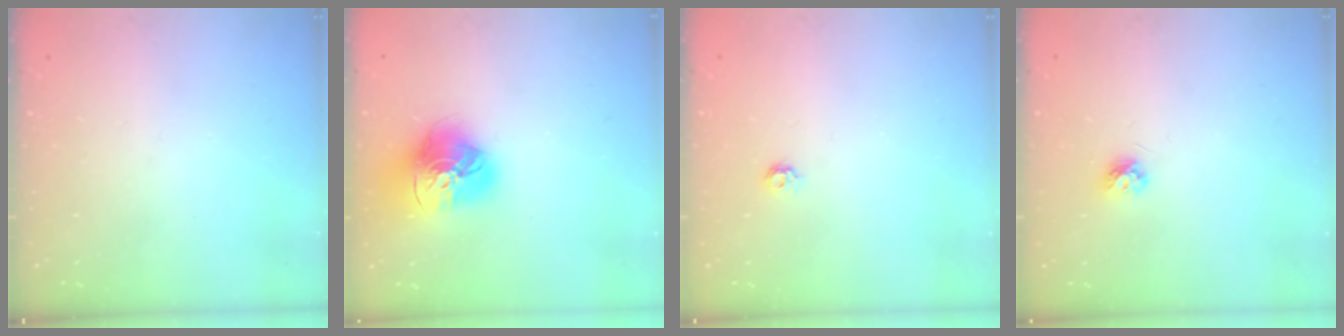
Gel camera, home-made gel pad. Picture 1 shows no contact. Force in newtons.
{"total": 17.7, "press": 17.6, "slide": 1.8}
{"total": 4.6, "press": 4.6, "slide": 0.7}
{"total": 4.5, "press": 4.5, "slide": 0.6}